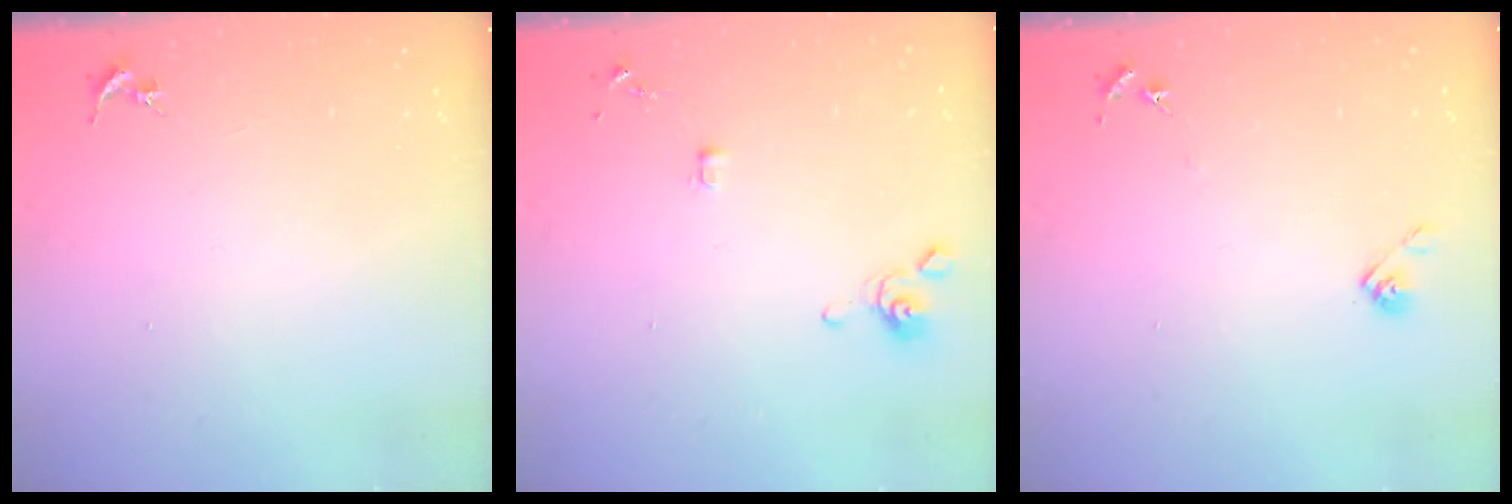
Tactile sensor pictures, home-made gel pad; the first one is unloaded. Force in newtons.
{"total": 3.6, "press": 3.5, "slide": 0.7}
{"total": 6.2, "press": 6.2, "slide": 0.5}